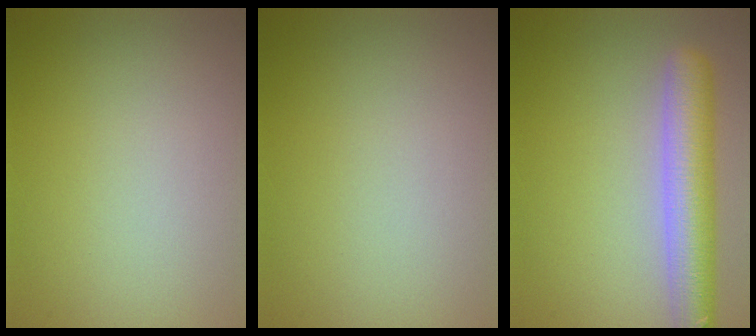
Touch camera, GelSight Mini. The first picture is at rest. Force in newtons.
{"total": 0.0}
{"total": 6.1, "press": 6.1, "slide": 0.5}